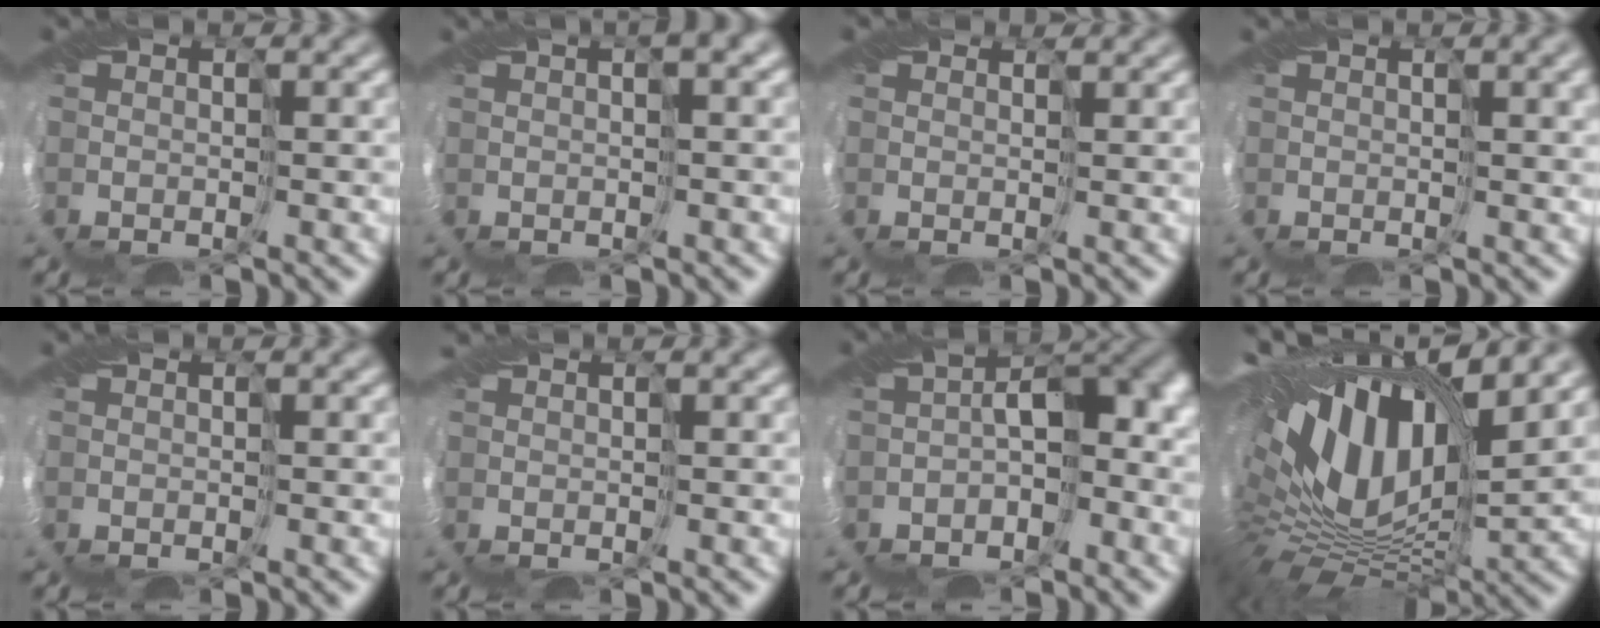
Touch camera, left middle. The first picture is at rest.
{"total": 3.2, "force": [1.7, 0.6, 2.7], "torque": [-0.042, 0.014, 0.020]}
{"total": 2.2, "force": [2.0, 0.7, 0.6], "torque": [-0.014, 0.004, 0.019]}
{"total": 3.0, "force": [1.2, 0.9, 2.6], "torque": [-0.027, 0.008, 0.014]}
{"total": 0.0}
{"total": 0.7, "force": [0.6, -0.3, -0.2], "torque": [0.000, 0.006, 0.012]}
{"total": 6.6, "force": [-1.5, 3.6, 5.3], "torque": [-0.061, 0.014, -0.035]}
{"total": 17.1, "force": [6.0, 8.6, 13.5], "torque": [-0.266, 0.037, 0.088]}